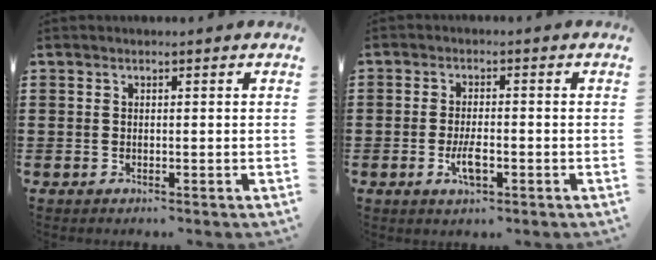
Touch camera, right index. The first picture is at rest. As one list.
[{"total": 4.0, "force": [-1.3, 1.4, 3.4], "torque": [-0.073, -0.002, -0.027]}]